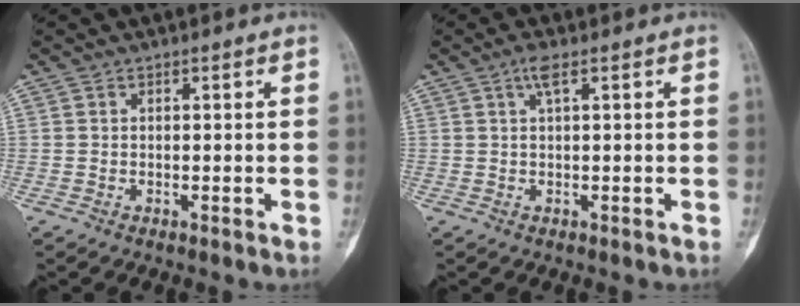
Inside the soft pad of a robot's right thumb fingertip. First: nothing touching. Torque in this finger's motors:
{"motor_torque": [0.99, 0.99, 0.38, -0.47, 0.18]}